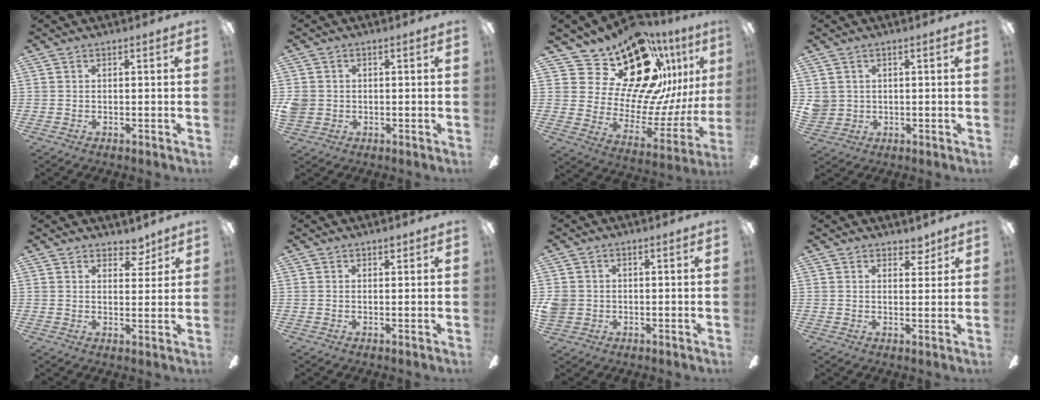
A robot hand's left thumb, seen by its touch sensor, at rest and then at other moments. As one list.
[{"total": 3.7, "force": [-0.1, 3.5, 1.1], "torque": [-0.014, 0.008, 0.001]}, {"total": 25.0, "force": [16.8, 12.2, 14.0], "torque": [-0.241, -0.123, 0.307]}, {"total": 3.5, "force": [1.1, 3.3, 0.2], "torque": [-0.015, 0.009, 0.023]}, {"total": 5.0, "force": [4.1, 2.6, 1.4], "torque": [-0.006, -0.022, 0.071]}, {"total": 0.9, "force": [0.8, 0.5, 0.2], "torque": [-0.004, 0.000, 0.015]}, {"total": 3.8, "force": [0.0, 3.7, 1.1], "torque": [-0.015, 0.009, 0.002]}, {"total": 3.8, "force": [3.1, 2.0, 1.0], "torque": [0.005, -0.018, 0.053]}]